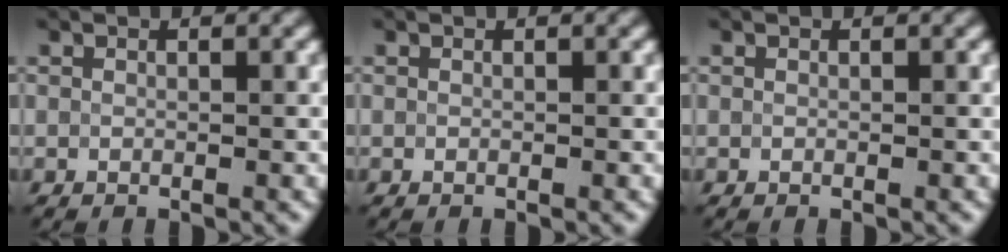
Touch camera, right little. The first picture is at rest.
{"total": 0.0}
{"total": 0.0}